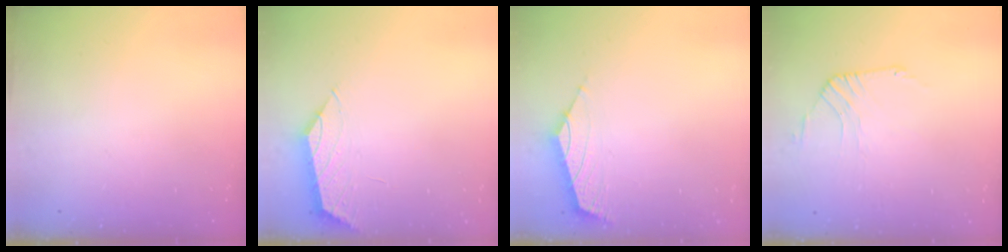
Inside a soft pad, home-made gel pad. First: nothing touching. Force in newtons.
{"total": 1.4, "press": 1.3, "slide": 0.5}
{"total": 1.8, "press": 1.6, "slide": 0.7}
{"total": 3.2, "press": 3.1, "slide": 0.7}